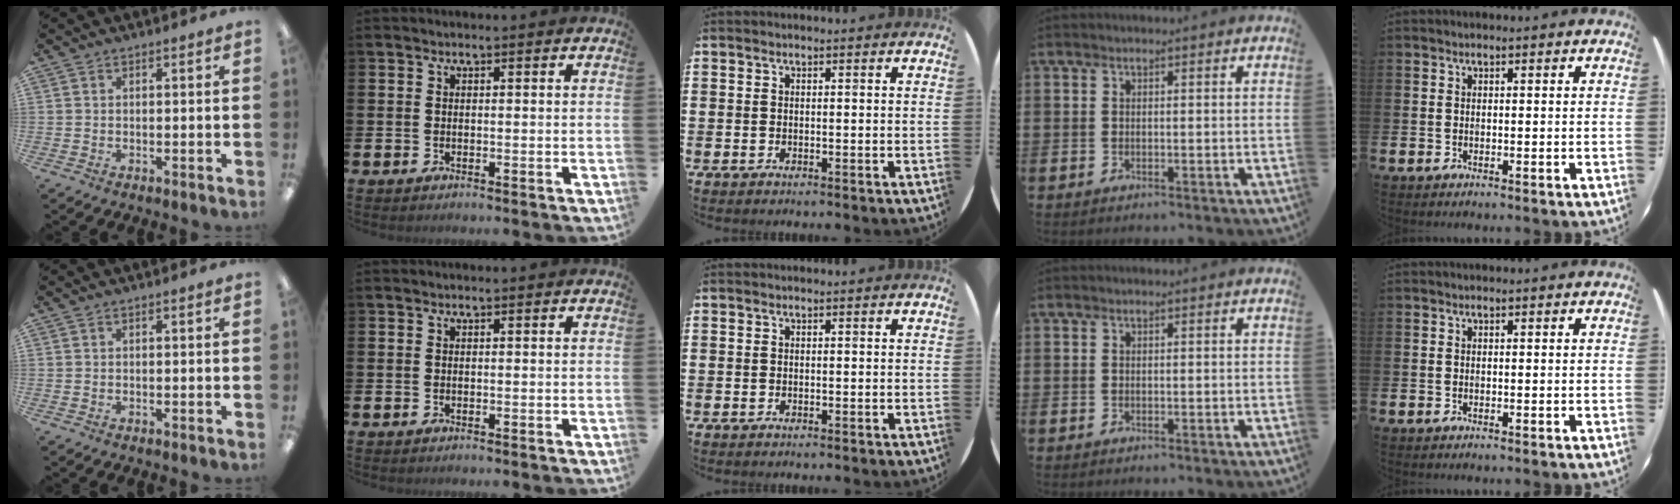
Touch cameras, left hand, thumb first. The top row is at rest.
{}